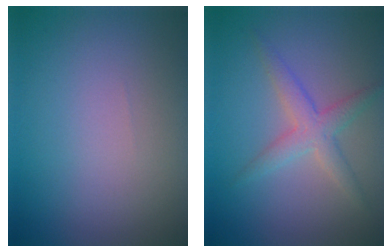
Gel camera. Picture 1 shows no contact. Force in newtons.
{"total": 2.8, "press": 2.8, "slide": 0.0}